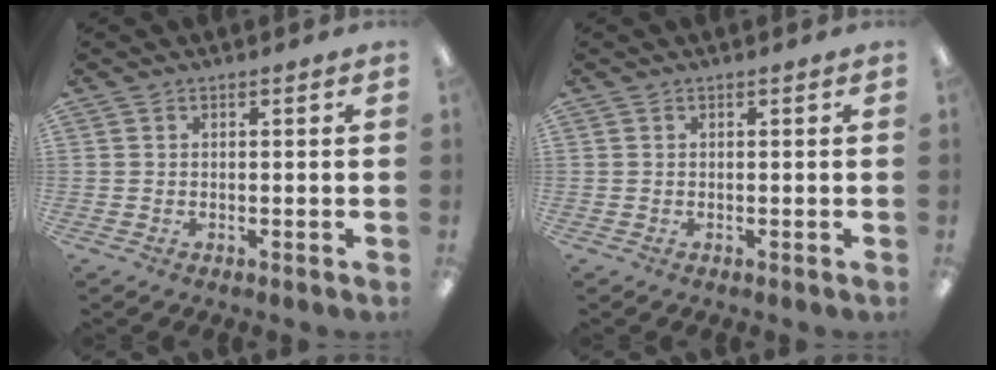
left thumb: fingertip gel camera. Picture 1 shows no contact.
{"total": 0.0}